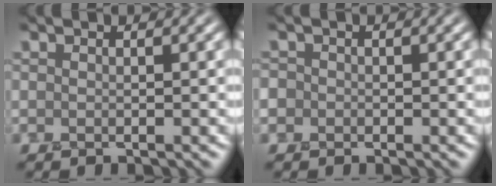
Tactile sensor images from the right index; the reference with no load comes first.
{"total": 1.0, "force": [-0.4, 0.7, -0.5], "torque": [0.014, 0.004, -0.008]}